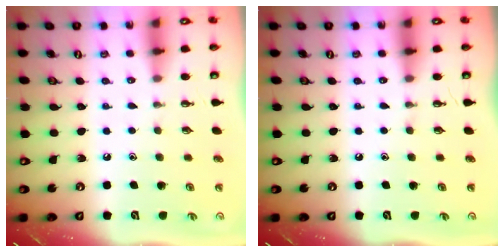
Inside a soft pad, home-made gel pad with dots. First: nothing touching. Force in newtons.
{"total": 0.0}